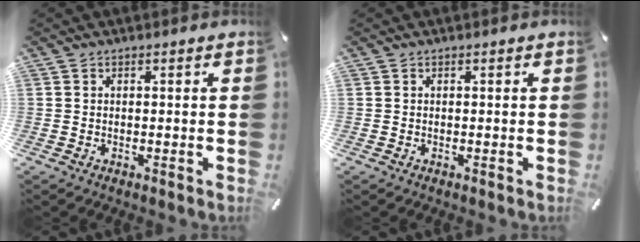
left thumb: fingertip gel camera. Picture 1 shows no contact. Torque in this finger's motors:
{"motor_torque": [-0.10, -0.08, 0.00, 0.00, 0.00]}